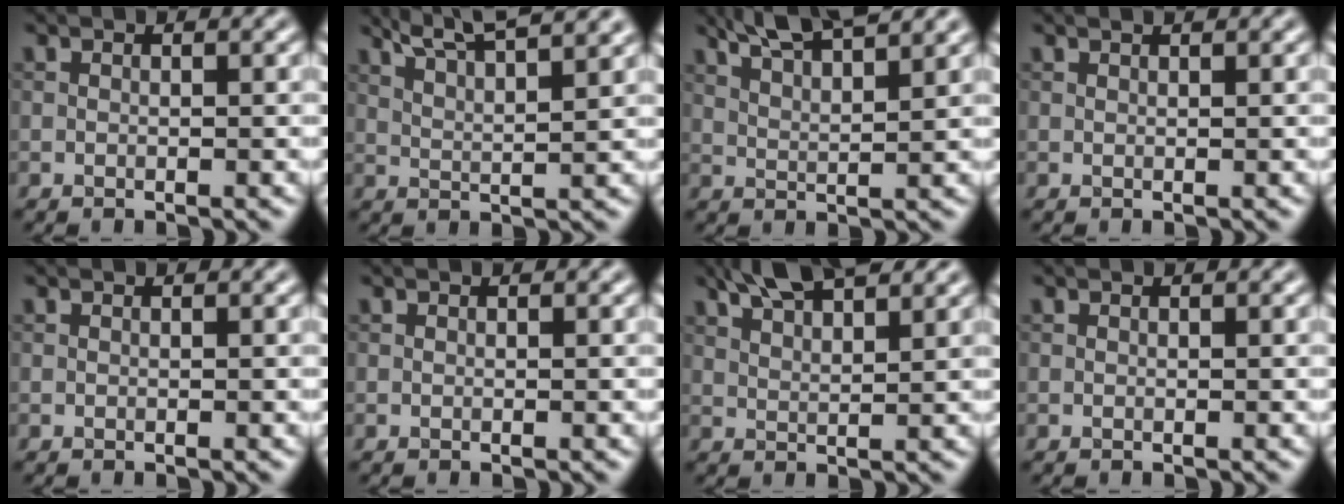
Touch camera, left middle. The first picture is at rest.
{"total": 8.5, "force": [6.6, 1.9, 5.1], "torque": [-0.065, 0.025, 0.068]}
{"total": 6.7, "force": [5.2, 1.3, 4.0], "torque": [-0.058, 0.020, 0.066]}
{"total": 0.7, "force": [0.6, 0.0, 0.3], "torque": [-0.006, -0.002, 0.006]}
{"total": 0.0}
{"total": 0.0}
{"total": 5.9, "force": [4.5, 1.4, 3.6], "torque": [-0.062, 0.020, 0.068]}
{"total": 0.0}